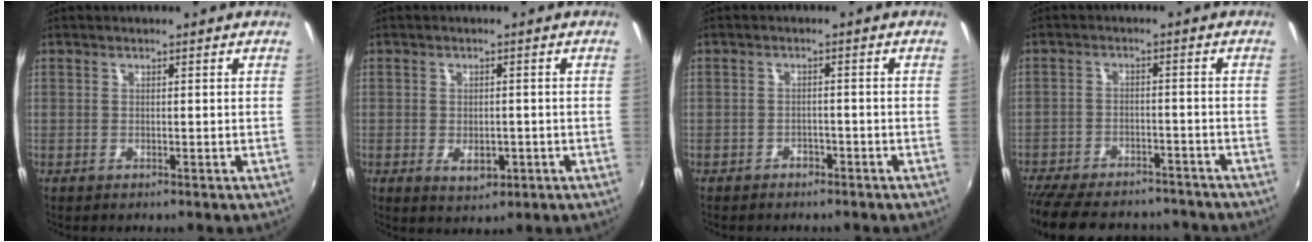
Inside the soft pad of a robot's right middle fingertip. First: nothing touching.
{"total": 3.8, "force": [-1.2, 2.1, 2.9], "torque": [-0.057, -0.007, -0.013]}
{"total": 2.7, "force": [-2.2, 1.4, 0.6], "torque": [-0.019, -0.003, -0.032]}
{"total": 18.7, "force": [-15.8, 6.6, 7.6], "torque": [-0.177, -0.010, -0.222]}